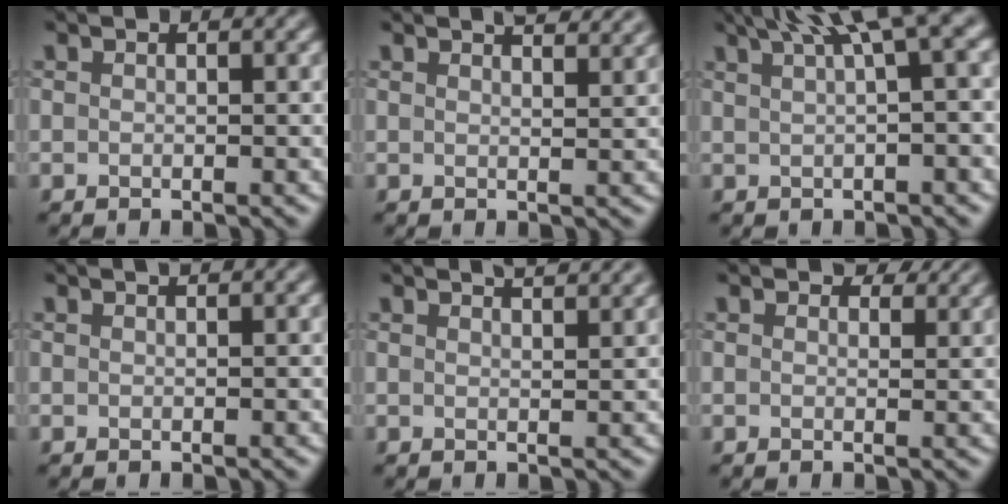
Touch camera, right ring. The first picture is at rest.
{"total": 3.0, "force": [2.5, 0.8, 1.4], "torque": [-0.004, 0.009, 0.023]}
{"total": 8.1, "force": [4.3, 2.4, 6.5], "torque": [-0.054, 0.035, 0.049]}
{"total": 0.7, "force": [0.6, 0.1, 0.3], "torque": [-0.003, 0.001, 0.007]}
{"total": 3.1, "force": [2.5, 1.0, 1.6], "torque": [0.005, 0.013, 0.012]}
{"total": 1.9, "force": [1.5, 0.9, 0.8], "torque": [-0.011, -0.005, 0.017]}